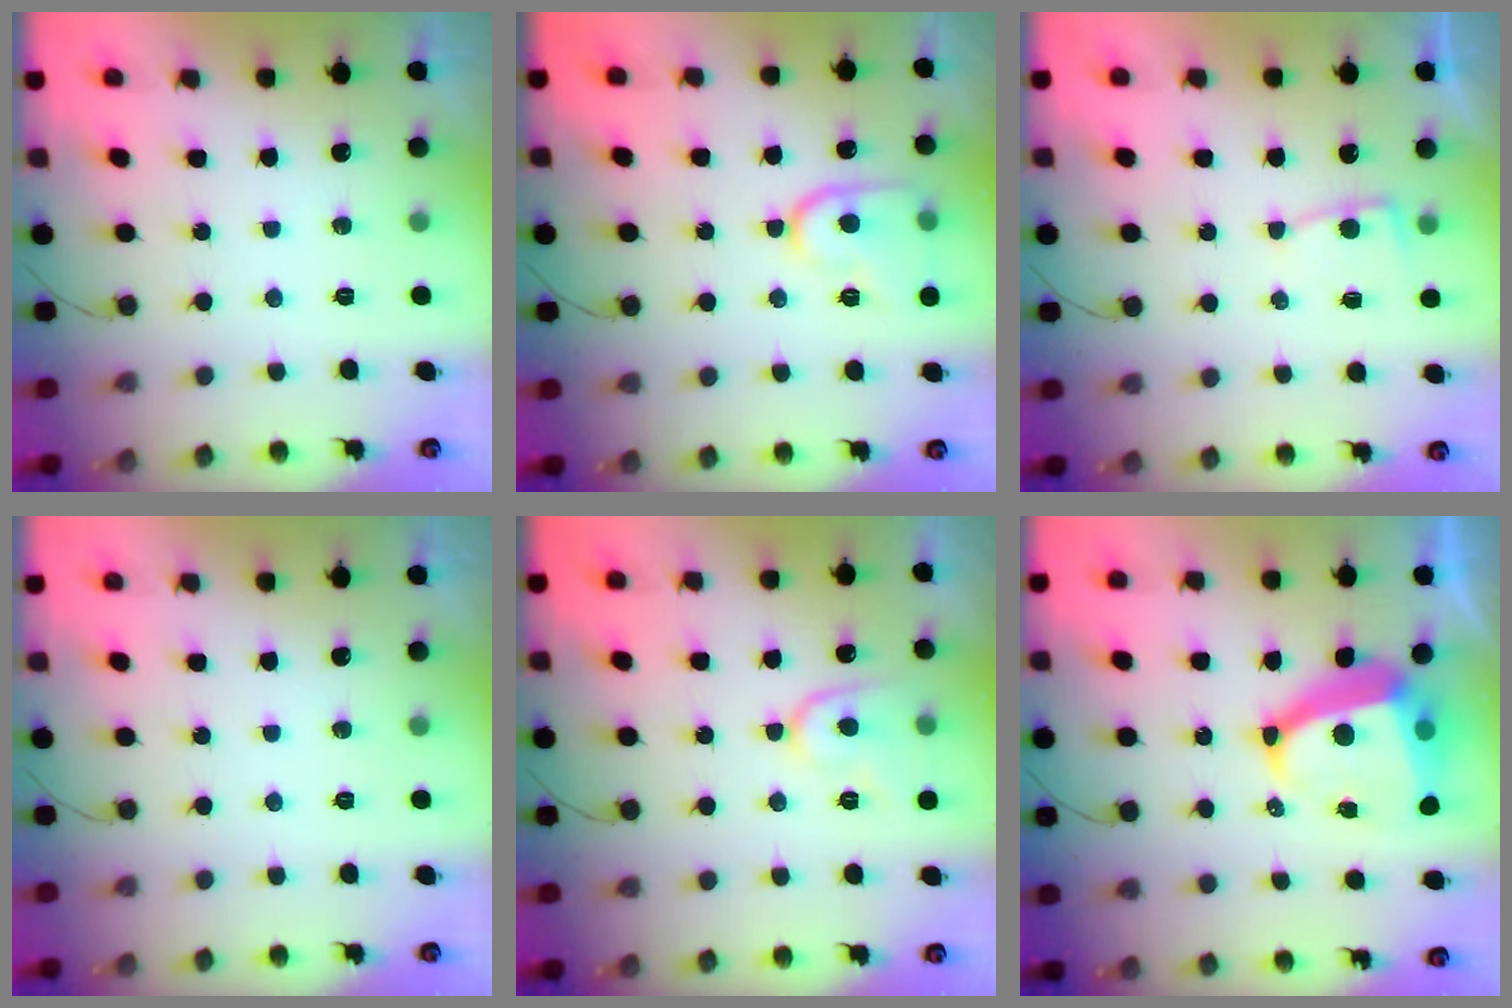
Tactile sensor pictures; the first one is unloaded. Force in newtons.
{"total": 13.1, "press": 13.0, "slide": 1.3}
{"total": 4.4, "press": 4.4, "slide": 0.5}
{"total": 0.0}
{"total": 9.1, "press": 9.1, "slide": 0.9}
{"total": 13.1, "press": 13.0, "slide": 1.7}